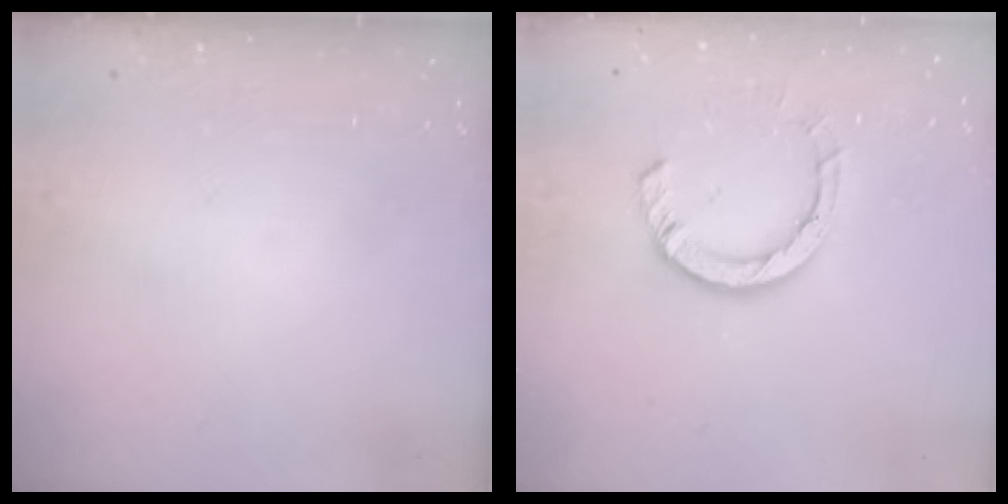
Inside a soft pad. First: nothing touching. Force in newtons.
{"total": 7.8, "press": 7.7, "slide": 1.2}